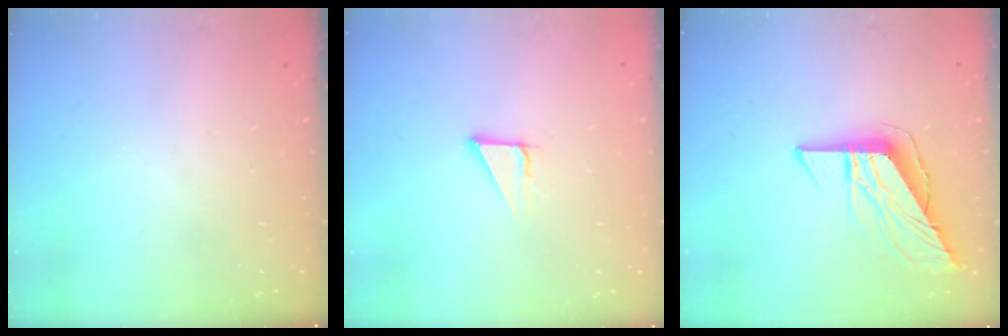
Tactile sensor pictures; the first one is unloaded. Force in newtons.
{"total": 2.8, "press": 2.8, "slide": 0.2}
{"total": 10.6, "press": 10.5, "slide": 1.1}